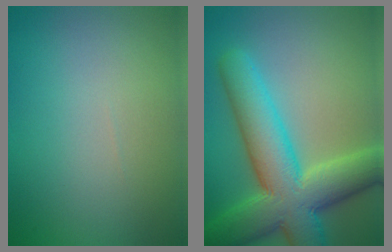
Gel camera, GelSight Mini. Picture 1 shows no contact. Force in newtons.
{"total": 11.4, "press": 11.4, "slide": 0.7}